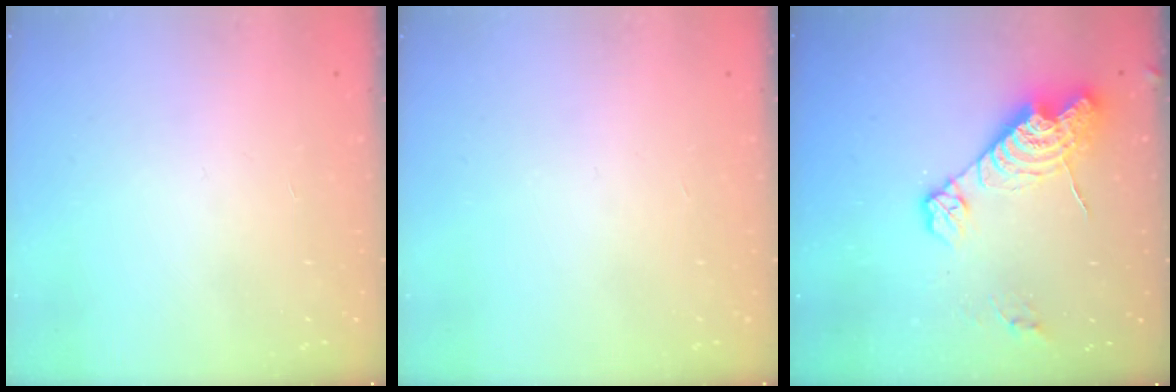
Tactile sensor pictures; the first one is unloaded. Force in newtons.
{"total": 0.0}
{"total": 13.9, "press": 13.8, "slide": 1.3}